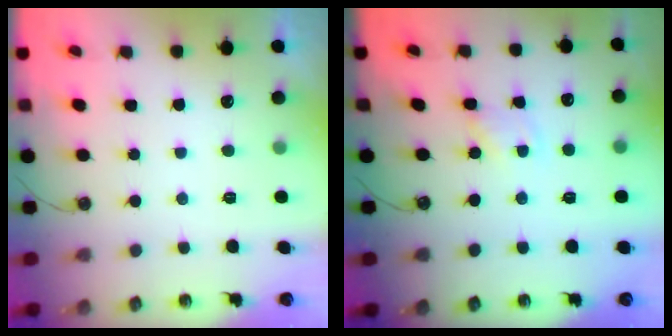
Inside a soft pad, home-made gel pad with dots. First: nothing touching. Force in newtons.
{"total": 1.5, "press": 1.4, "slide": 0.2}